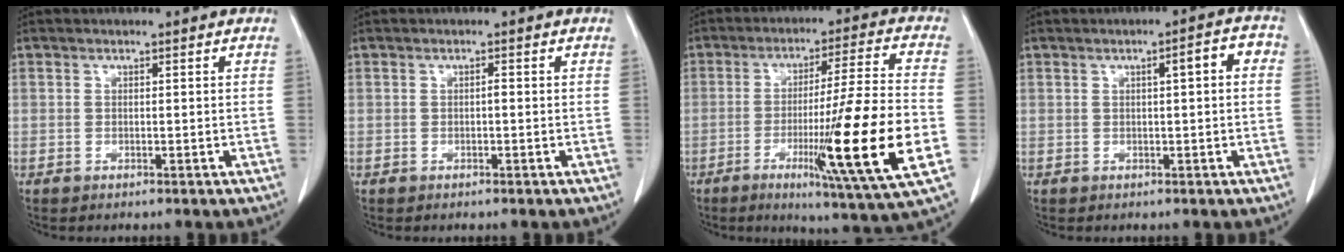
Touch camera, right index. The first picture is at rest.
{"total": 0.5, "force": [-0.1, 0.1, 0.5], "torque": [-0.009, 0.002, -0.002]}
{"total": 18.9, "force": [-4.9, -1.3, 18.2], "torque": [-0.284, -0.023, -0.080]}
{"total": 3.8, "force": [0.6, 0.7, 3.7], "torque": [-0.050, 0.016, 0.004]}